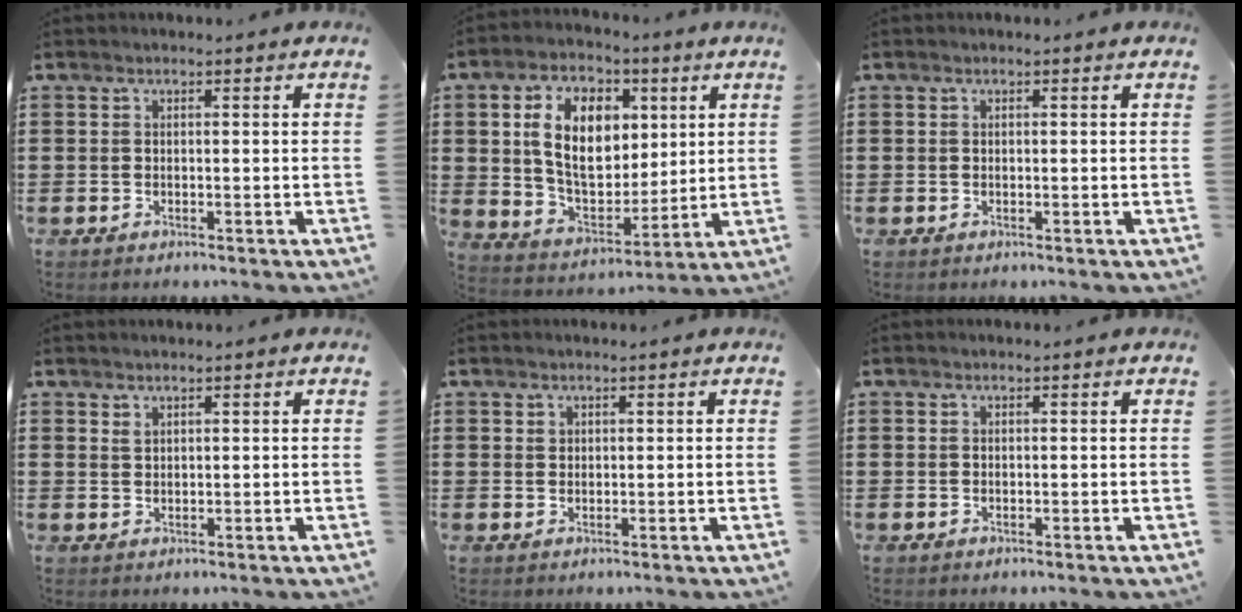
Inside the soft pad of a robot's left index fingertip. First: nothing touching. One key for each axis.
{"total": 12.6, "fx": 3.9, "fy": 8.5, "fz": 8.5, "tx": -0.177, "ty": 0.013, "tz": 0.072}
{"total": 0.0}
{"total": 1.0, "fx": 0.8, "fy": 0.3, "fz": 0.4, "tx": -0.008, "ty": 0.001, "tz": 0.016}
{"total": 1.0, "fx": 0.7, "fy": 0.7, "fz": 0.2, "tx": -0.006, "ty": 0.003, "tz": 0.014}
{"total": 0.0}